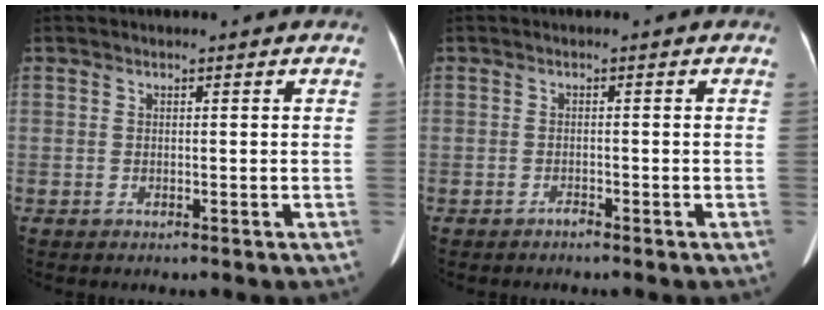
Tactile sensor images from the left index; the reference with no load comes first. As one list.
[{"total": 0.8, "force": [-0.7, 0.0, 0.1], "torque": [-0.004, -0.004, -0.014]}]